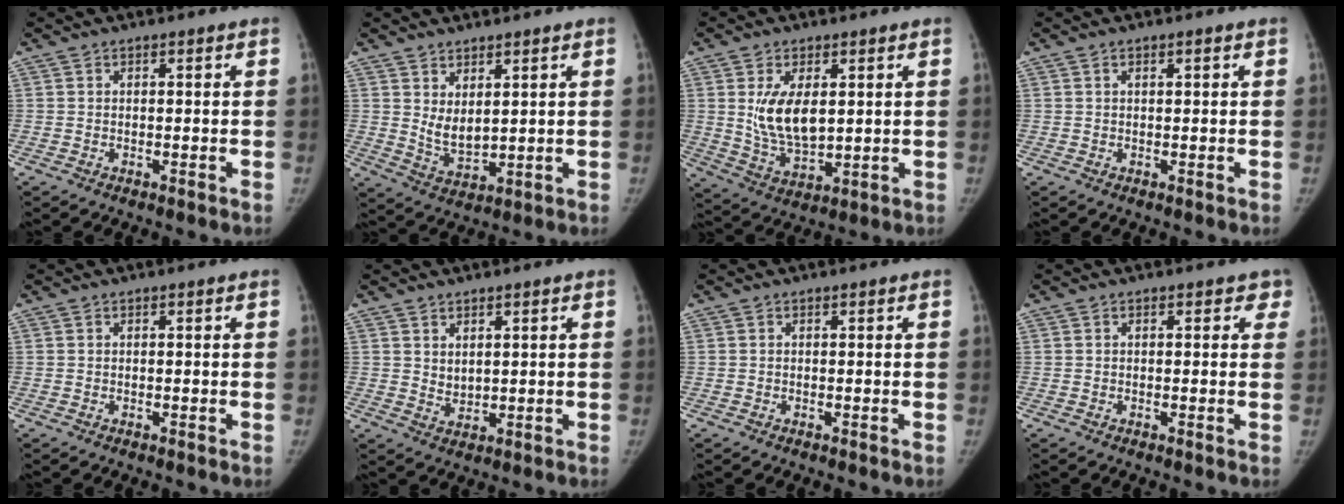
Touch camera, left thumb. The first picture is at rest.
{"total": 5.4, "force": [2.1, 2.8, 4.1], "torque": [-0.064, -0.031, 0.054]}
{"total": 10.1, "force": [2.0, 5.5, 8.2], "torque": [-0.135, -0.022, 0.053]}
{"total": 0.9, "force": [0.5, 0.4, 0.7], "torque": [-0.011, 0.004, 0.008]}
{"total": 0.0}
{"total": 2.6, "force": [1.4, 1.6, 1.5], "torque": [-0.019, -0.017, 0.034]}
{"total": 0.0}
{"total": 1.9, "force": [1.0, 1.3, 1.0], "torque": [0.022, 0.001, 0.004]}